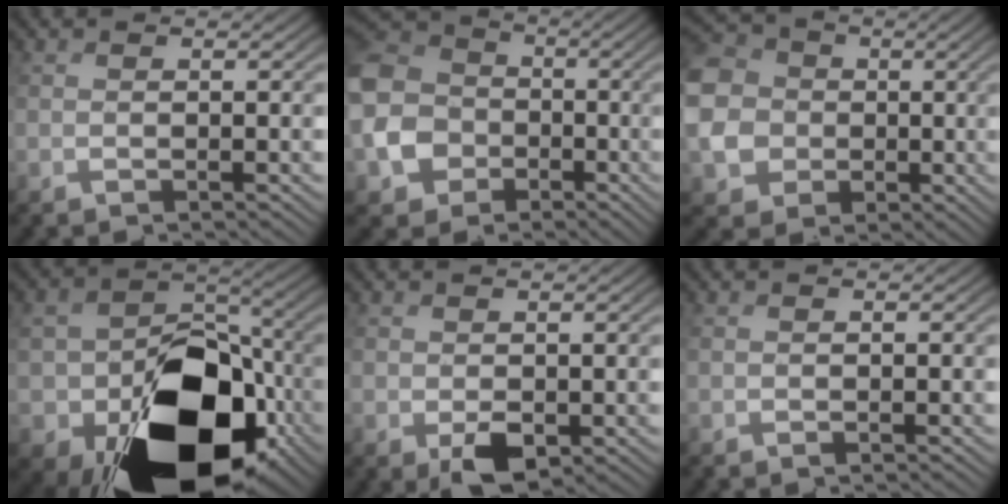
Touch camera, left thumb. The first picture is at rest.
{"total": 10.7, "force": [-2.3, 9.5, 4.3], "torque": [-0.166, -0.022, -0.058]}
{"total": 11.7, "force": [0.9, 10.7, 4.6], "torque": [-0.177, -0.006, 0.009]}
{"total": 17.6, "force": [-6.7, 12.5, 10.4], "torque": [-0.170, -0.045, -0.094]}
{"total": 3.5, "force": [-0.4, 2.4, 2.5], "torque": [-0.062, -0.006, -0.005]}
{"total": 0.0}